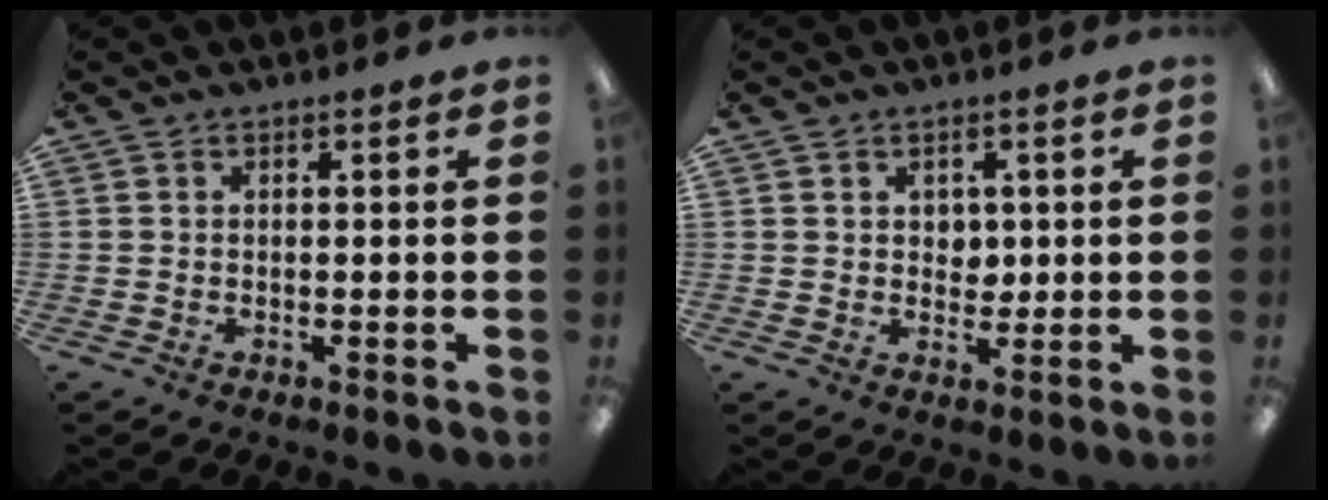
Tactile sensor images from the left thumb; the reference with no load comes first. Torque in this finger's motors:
{"motor_torque": [-0.07, -0.10, -0.26, 0.15, 0.00]}